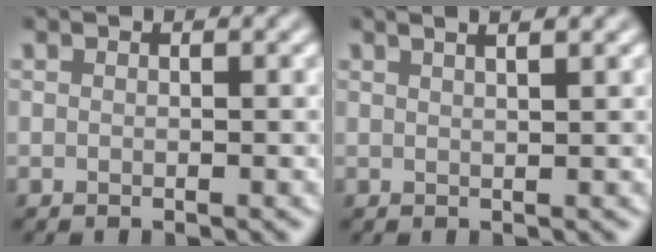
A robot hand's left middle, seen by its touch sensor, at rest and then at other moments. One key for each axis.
{"total": 4.1, "fx": 2.4, "fy": 1.9, "fz": 2.7, "tx": -0.007, "ty": 0.033, "tz": -0.006}